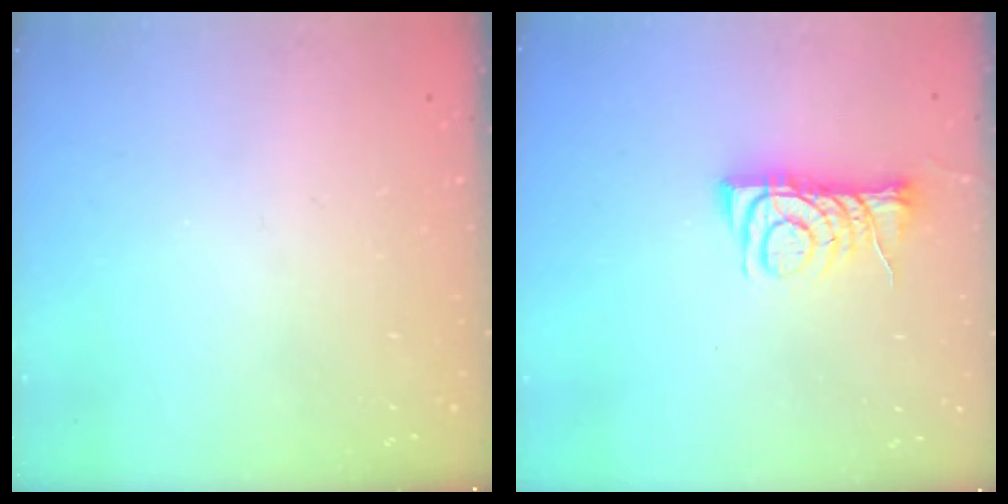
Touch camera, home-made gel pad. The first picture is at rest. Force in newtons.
{"total": 8.5, "press": 8.5, "slide": 0.7}